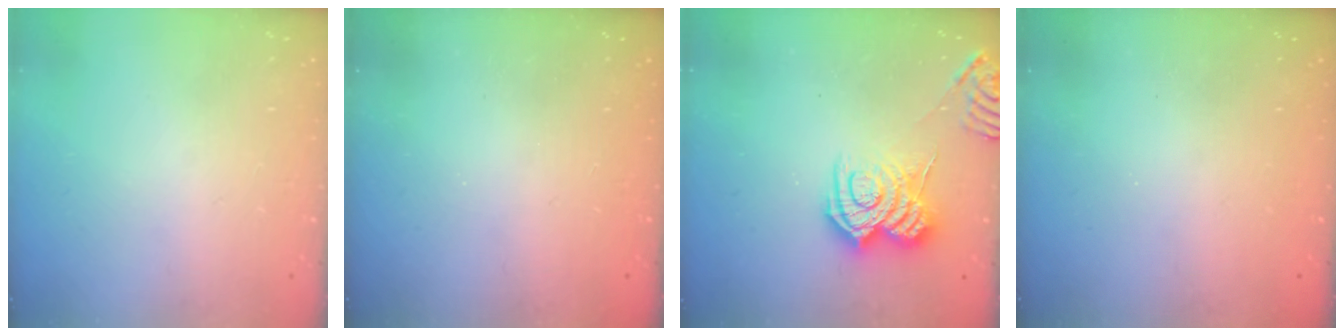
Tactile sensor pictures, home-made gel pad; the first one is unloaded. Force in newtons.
{"total": 2.3, "press": 2.2, "slide": 0.8}
{"total": 8.6, "press": 8.5, "slide": 1.2}
{"total": 2.4, "press": 2.3, "slide": 0.7}